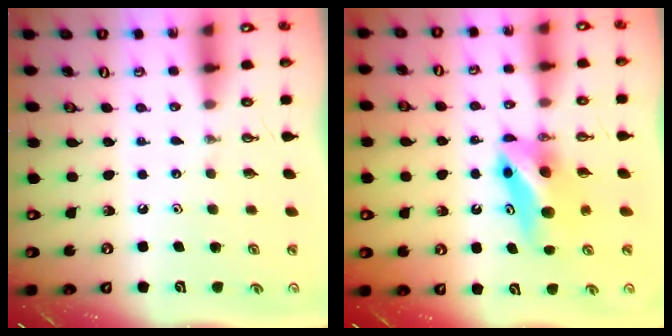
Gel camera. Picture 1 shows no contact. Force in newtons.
{"total": 8.1, "press": 7.3, "slide": 3.5}